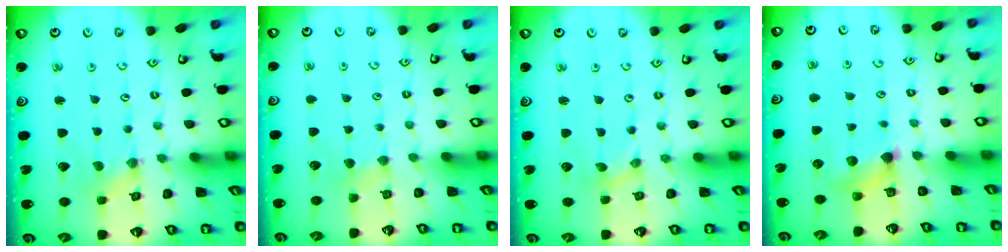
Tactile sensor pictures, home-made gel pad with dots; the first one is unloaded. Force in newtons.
{"total": 3.3, "press": 3.2, "slide": 0.6}
{"total": 0.0}
{"total": 6.5, "press": 6.4, "slide": 0.8}